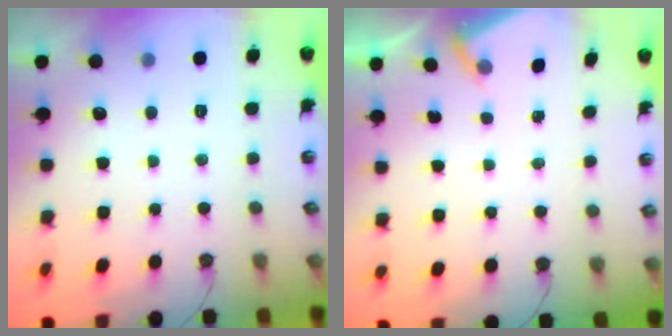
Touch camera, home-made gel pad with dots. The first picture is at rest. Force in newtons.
{"total": 2.2, "press": 2.1, "slide": 0.3}